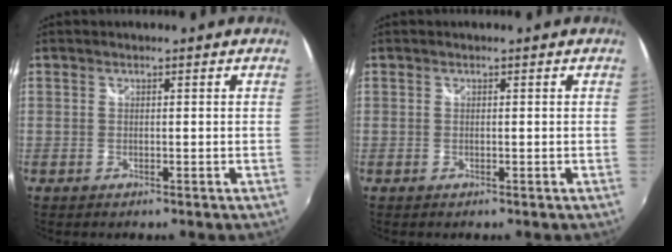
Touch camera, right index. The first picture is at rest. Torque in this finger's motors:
{"motor_torque": [-0.36, 0.26, -0.02, -0.01]}